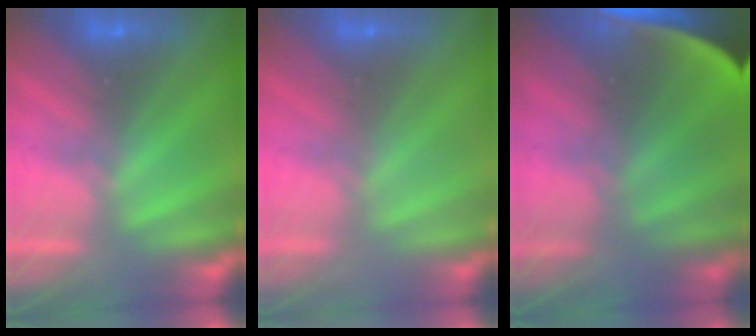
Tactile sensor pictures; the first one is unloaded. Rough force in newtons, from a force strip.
{"total": 3.2}
{"total": 11.6}